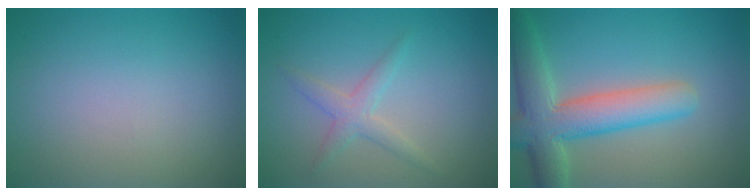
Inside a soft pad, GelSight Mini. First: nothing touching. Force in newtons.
{"total": 2.1, "press": 2.1, "slide": 0.0}
{"total": 7.1, "press": 7.1, "slide": 0.5}